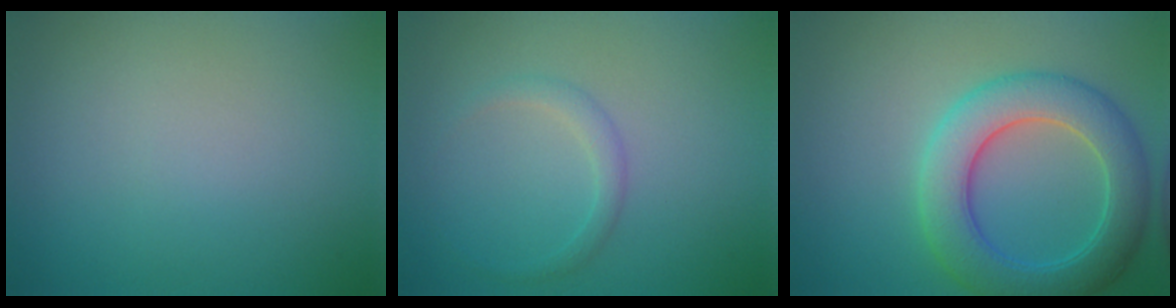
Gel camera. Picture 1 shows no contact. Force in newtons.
{"total": 1.4, "press": 1.4, "slide": 0.1}
{"total": 6.4, "press": 6.4, "slide": 0.3}